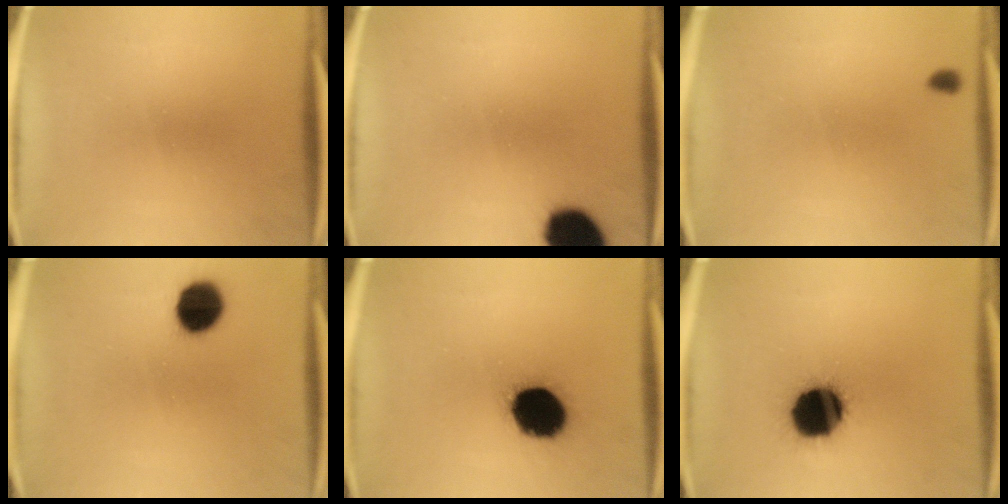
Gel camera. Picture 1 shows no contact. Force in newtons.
{"total": 13.1}
{"total": 0.7}
{"total": 9.5}
{"total": 17.6}
{"total": 18.0}